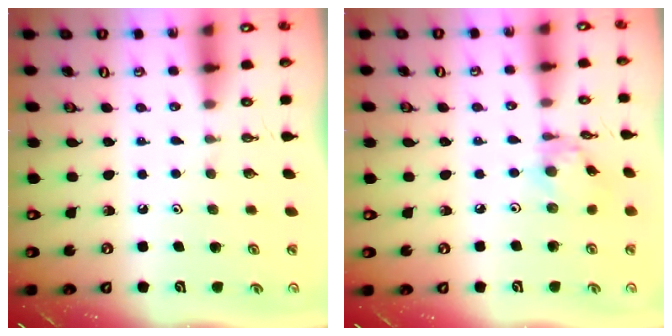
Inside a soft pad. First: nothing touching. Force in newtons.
{"total": 4.4, "press": 4.3, "slide": 0.2}